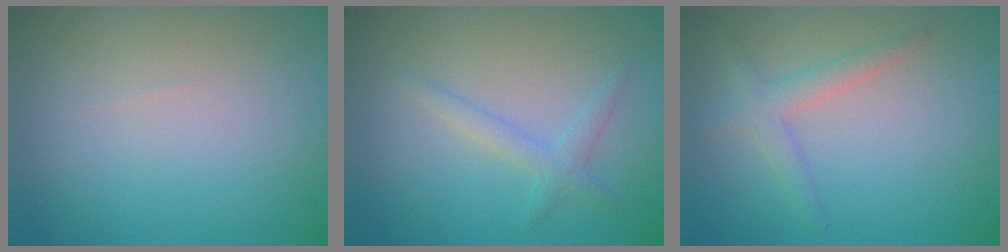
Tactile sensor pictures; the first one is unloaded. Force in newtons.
{"total": 1.7, "press": 1.7, "slide": 0.1}
{"total": 2.1, "press": 2.1, "slide": 0.1}